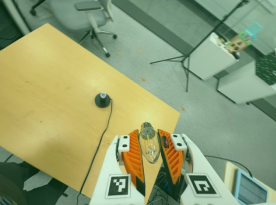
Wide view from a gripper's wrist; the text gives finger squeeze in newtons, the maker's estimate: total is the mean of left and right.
{"total": 13.9, "left": 14.8, "right": 13.1}